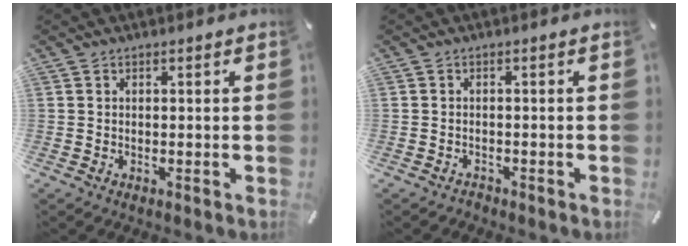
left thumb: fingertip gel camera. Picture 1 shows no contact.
{"total": 1.0, "force": [-0.9, 0.4, 0.1], "torque": [-0.005, 0.004, -0.022]}